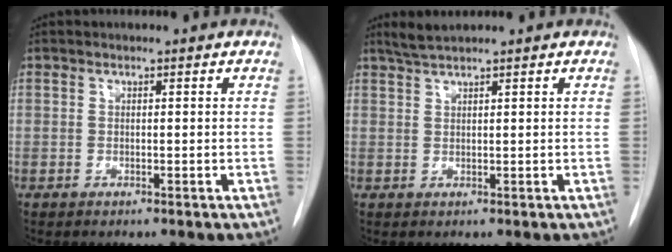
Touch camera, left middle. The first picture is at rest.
{"total": 2.5, "force": [2.2, -0.3, 1.1], "torque": [-0.026, 0.007, 0.046]}